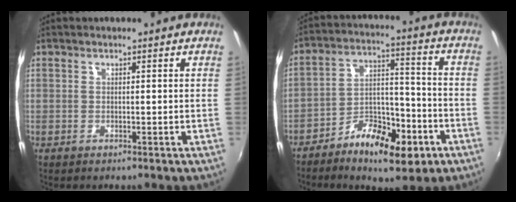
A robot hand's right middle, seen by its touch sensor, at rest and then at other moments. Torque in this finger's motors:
{"motor_torque": [0.94, -1.16, 0.27, 0.12]}